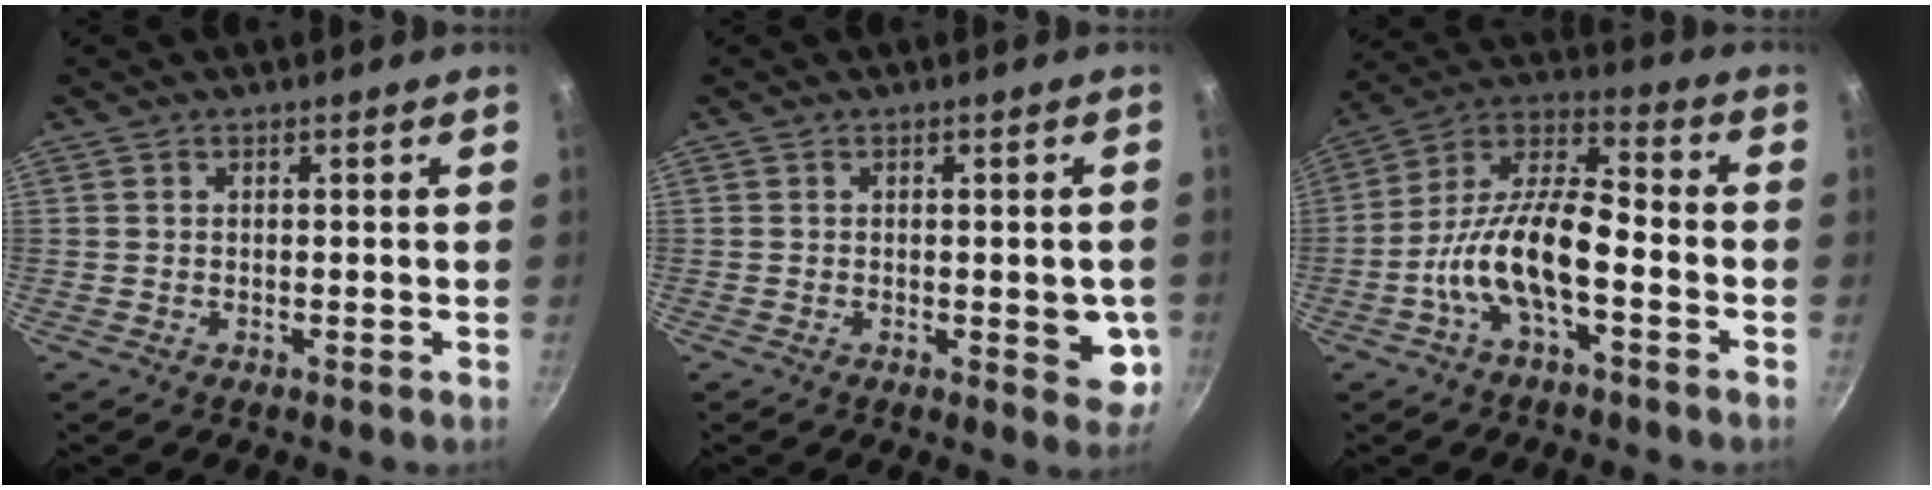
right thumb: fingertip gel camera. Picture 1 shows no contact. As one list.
[{"total": 6.2, "force": [-0.8, 2.8, 5.5], "torque": [-0.046, -0.013, -0.011]}, {"total": 14.1, "force": [-4.8, 5.6, 12.0], "torque": [-0.218, 0.044, -0.106]}]